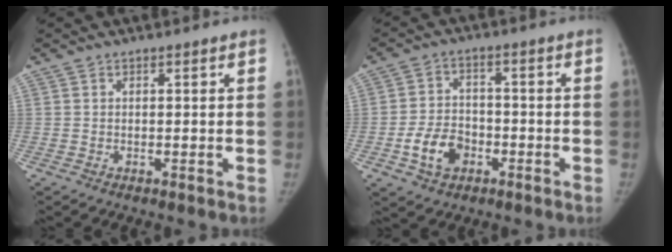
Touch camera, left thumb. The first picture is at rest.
{"total": 8.2, "force": [-3.4, 6.0, 4.4], "torque": [-0.061, 0.022, -0.059]}